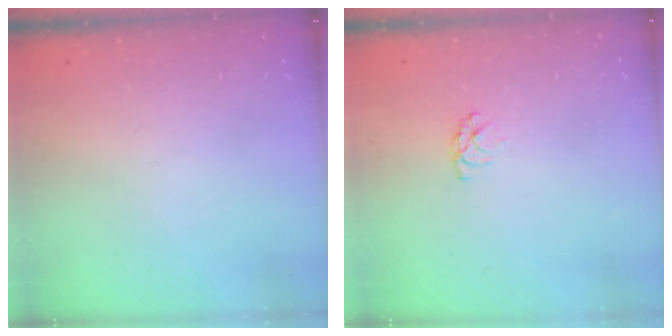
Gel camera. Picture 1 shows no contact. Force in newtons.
{"total": 4.0, "press": 3.9, "slide": 0.5}